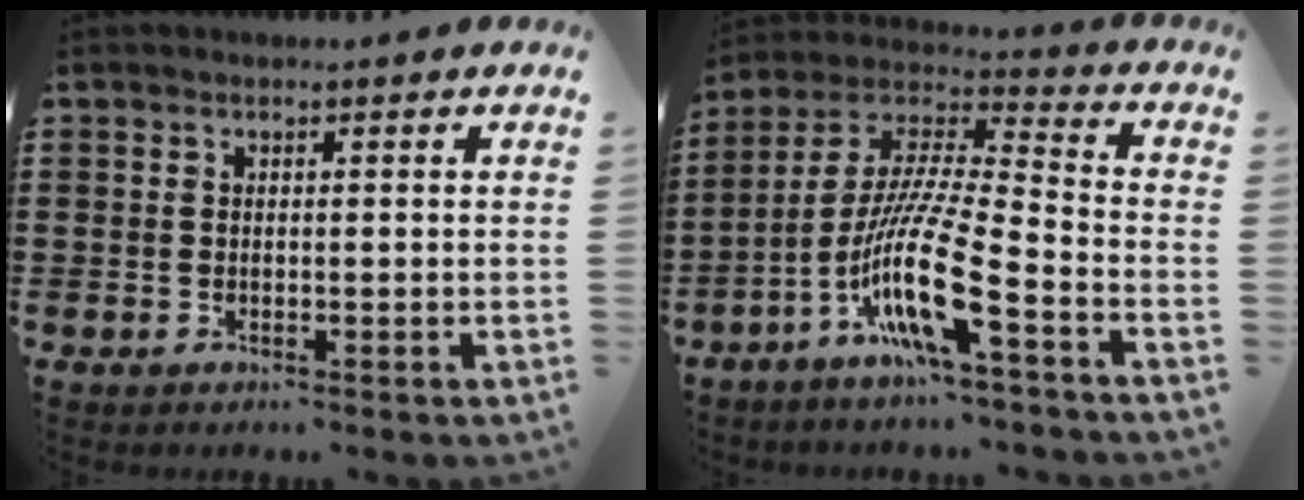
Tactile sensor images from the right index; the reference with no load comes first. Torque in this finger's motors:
{"motor_torque": [1.73, -0.41, 1.05, 0.21]}